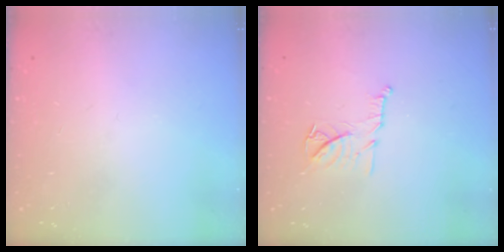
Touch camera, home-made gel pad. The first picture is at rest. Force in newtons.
{"total": 11.0, "press": 11.0, "slide": 0.1}